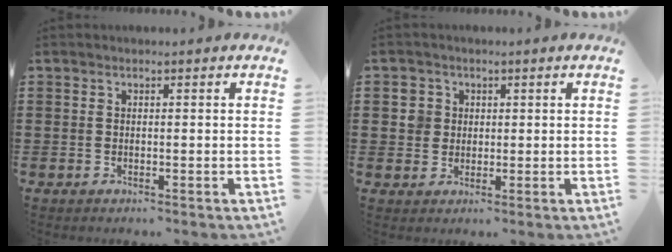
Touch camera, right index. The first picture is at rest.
{"total": 3.1, "force": [0.6, 3.0, 0.7], "torque": [-0.027, 0.012, 0.009]}